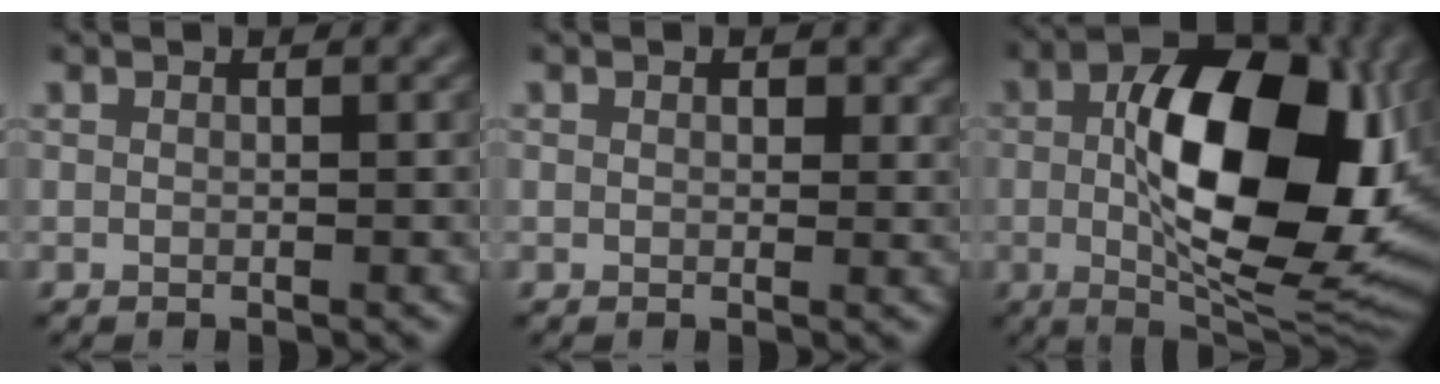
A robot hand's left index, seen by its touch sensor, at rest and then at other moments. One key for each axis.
{"total": 1.4, "fx": 0.6, "fy": 0.9, "fz": 0.9, "tx": -0.012, "ty": -0.002, "tz": 0.012}
{"total": 15.8, "fx": 0.9, "fy": 7.8, "fz": 13.7, "tx": -0.194, "ty": 0.009, "tz": 0.011}